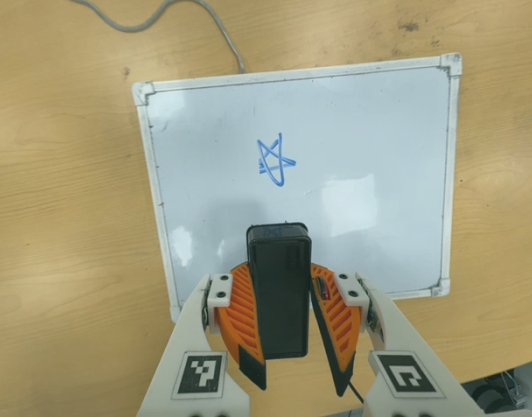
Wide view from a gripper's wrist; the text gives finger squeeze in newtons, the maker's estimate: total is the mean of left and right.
{"total": 9.5, "left": 9.2, "right": 9.7}